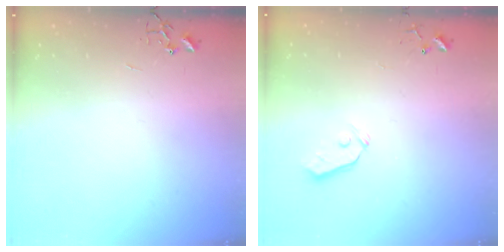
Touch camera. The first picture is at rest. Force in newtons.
{"total": 3.4, "press": 3.4, "slide": 0.4}